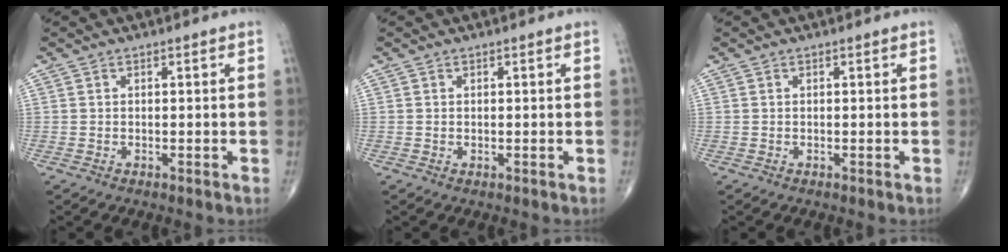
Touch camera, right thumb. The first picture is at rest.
{"total": 0.0}
{"total": 0.0}